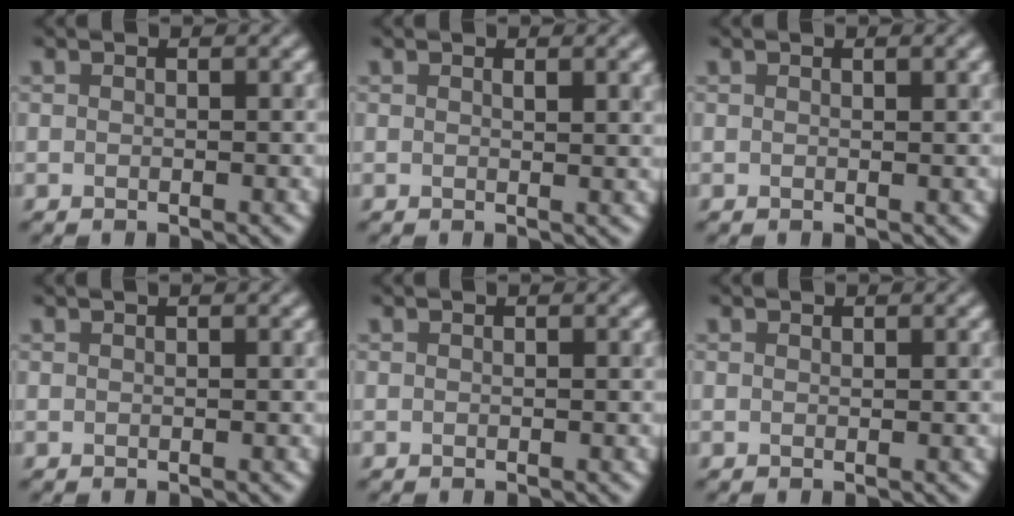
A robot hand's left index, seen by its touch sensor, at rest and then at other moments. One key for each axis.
{"total": 1.9, "fx": 0.7, "fy": 0.5, "fz": 1.7, "tx": -0.016, "ty": 0.006, "tz": 0.008}
{"total": 1.2, "fx": 0.5, "fy": 0.3, "fz": 1.0, "tx": -0.013, "ty": 0.006, "tz": 0.003}
{"total": 0.6, "fx": 0.2, "fy": 0.2, "fz": 0.5, "tx": -0.005, "ty": 0.002, "tz": -0.001}
{"total": 0.0}
{"total": 0.0}